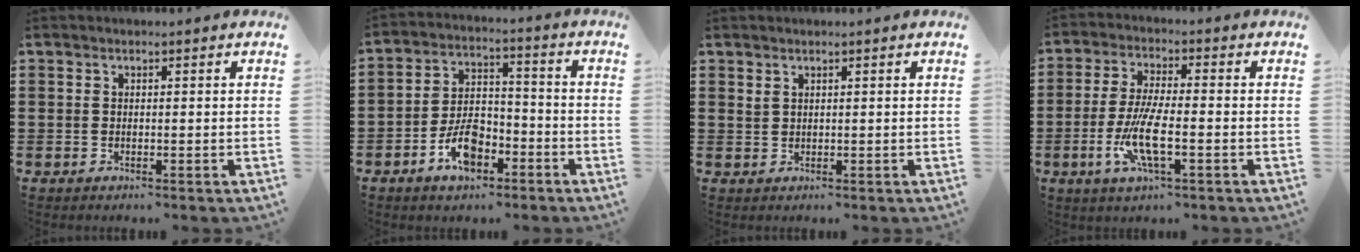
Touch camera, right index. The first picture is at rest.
{"total": 7.8, "force": [-4.0, 4.2, 5.3], "torque": [-0.110, 0.011, -0.076]}
{"total": 1.0, "force": [0.8, 0.5, 0.3], "torque": [-0.008, 0.003, 0.015]}
{"total": 8.0, "force": [-2.7, 1.9, 7.3], "torque": [-0.160, -0.014, -0.056]}